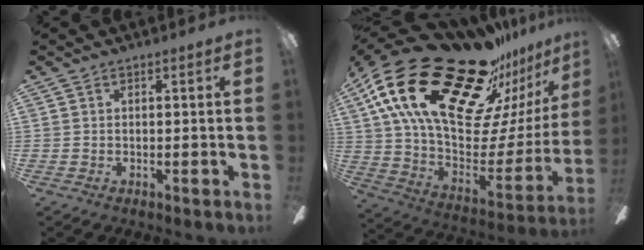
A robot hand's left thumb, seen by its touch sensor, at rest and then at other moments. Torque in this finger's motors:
{"motor_torque": [2.44, 2.57, 1.95, -0.82, 0.33]}